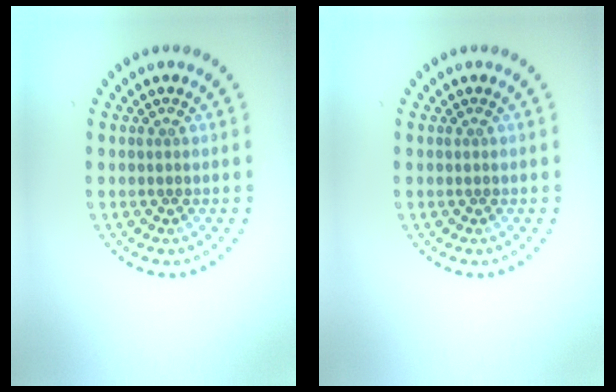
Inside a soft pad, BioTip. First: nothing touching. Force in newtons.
{"total": 0.0}